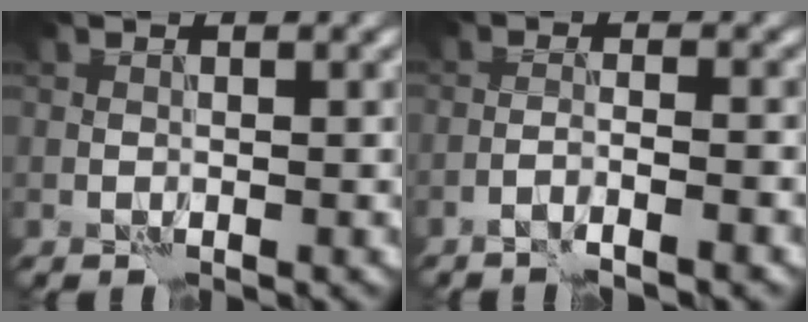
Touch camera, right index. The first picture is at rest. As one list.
[{"total": 2.2, "force": [-1.7, -0.2, 1.4], "torque": [-0.023, 0.005, -0.038]}]